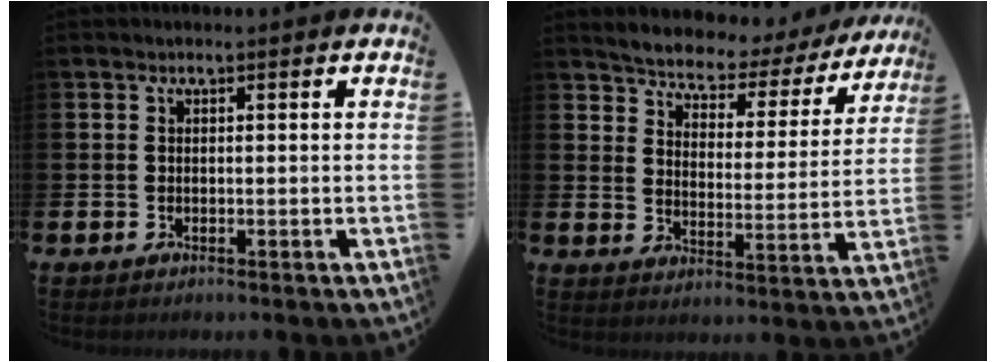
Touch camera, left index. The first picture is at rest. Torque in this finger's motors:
{"motor_torque": [1.13, -1.00, 0.52, 0.04]}